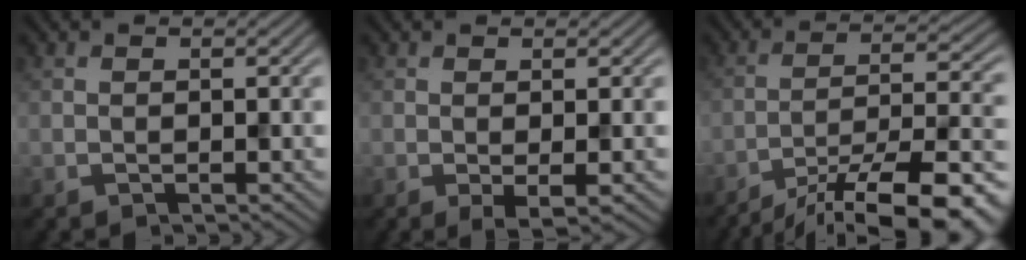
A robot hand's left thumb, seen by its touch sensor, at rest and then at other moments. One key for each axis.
{"total": 1.7, "fx": -0.2, "fy": 0.2, "fz": 1.7, "tx": -0.033, "ty": -0.005, "tz": -0.006}
{"total": 16.5, "fx": -13.0, "fy": 3.5, "fz": 9.7, "tx": -0.141, "ty": -0.011, "tz": -0.187}